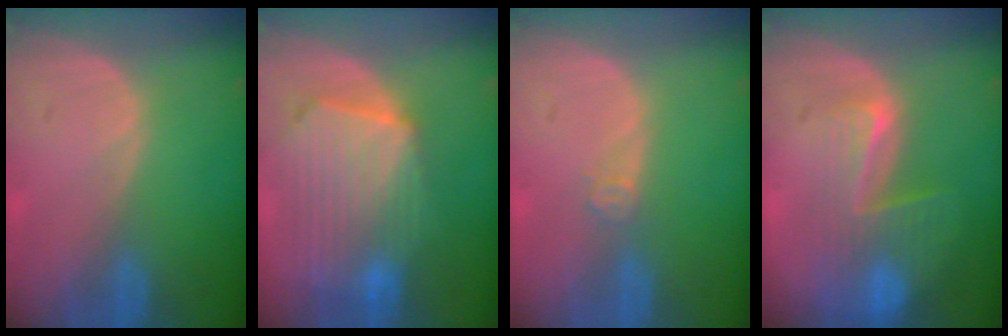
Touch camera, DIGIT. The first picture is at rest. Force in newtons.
{"total": 10.8, "press": 9.5, "slide": 5.2}
{"total": 1.7, "press": 1.4, "slide": 1.0}
{"total": 8.0, "press": 7.1, "slide": 3.7}